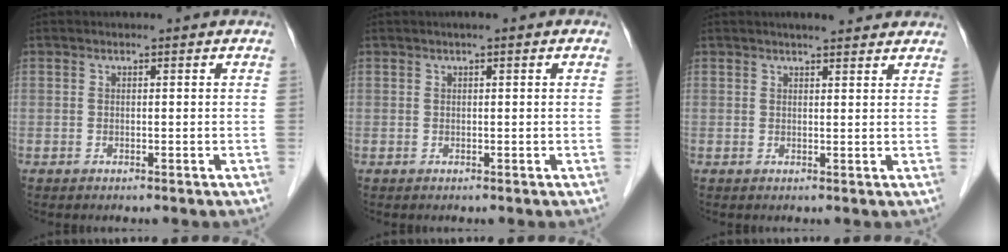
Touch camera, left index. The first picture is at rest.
{"total": 1.1, "force": [0.5, 0.2, 1.0], "torque": [-0.019, 0.006, 0.003]}
{"total": 5.3, "force": [4.6, 1.0, 2.5], "torque": [-0.030, 0.015, 0.056]}